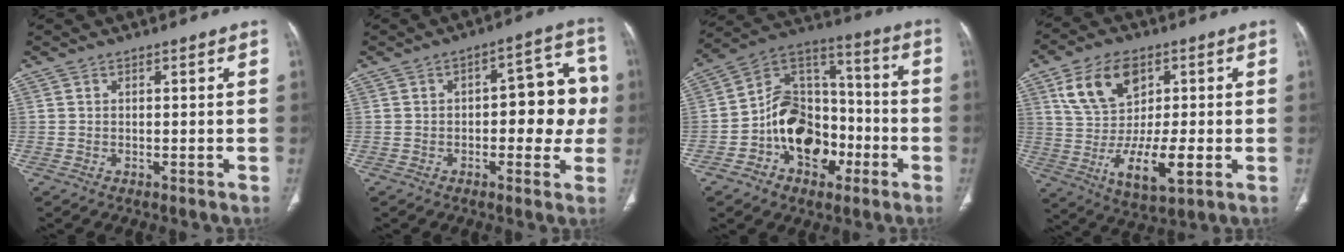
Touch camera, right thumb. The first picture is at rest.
{"total": 12.2, "force": [-0.4, 6.1, 10.5], "torque": [-0.081, 0.036, -0.009]}
{"total": 17.2, "force": [-5.7, 12.5, 10.4], "torque": [-0.125, 0.064, -0.096]}
{"total": 16.1, "force": [1.9, 9.1, 13.2], "torque": [-0.219, -0.011, 0.040]}